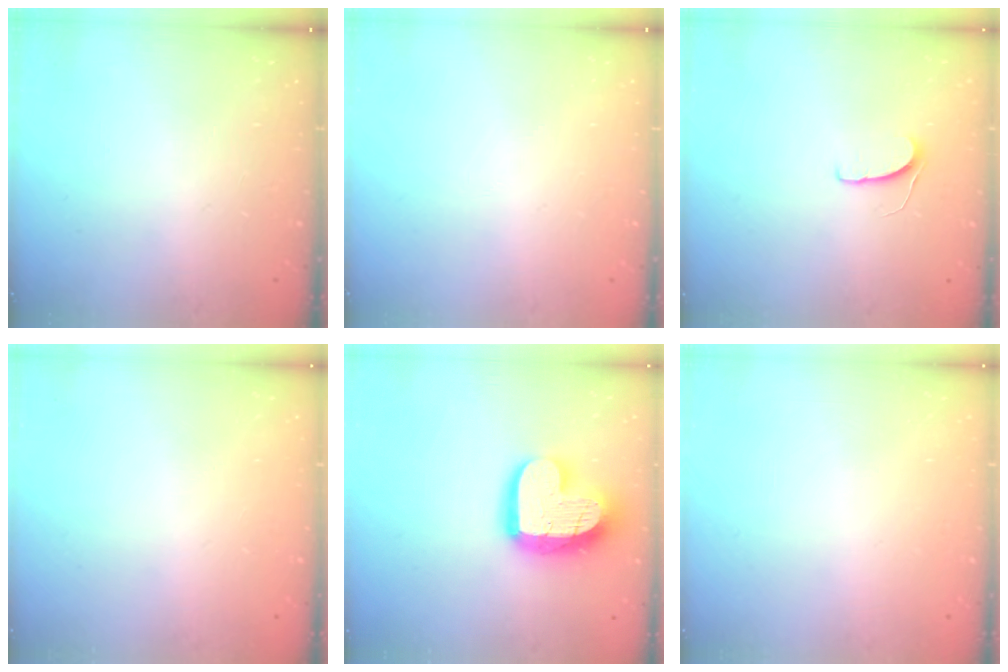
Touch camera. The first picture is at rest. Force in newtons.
{"total": 0.0}
{"total": 5.4, "press": 5.4, "slide": 0.4}
{"total": 0.0}
{"total": 16.9, "press": 16.9, "slide": 1.4}
{"total": 0.0}